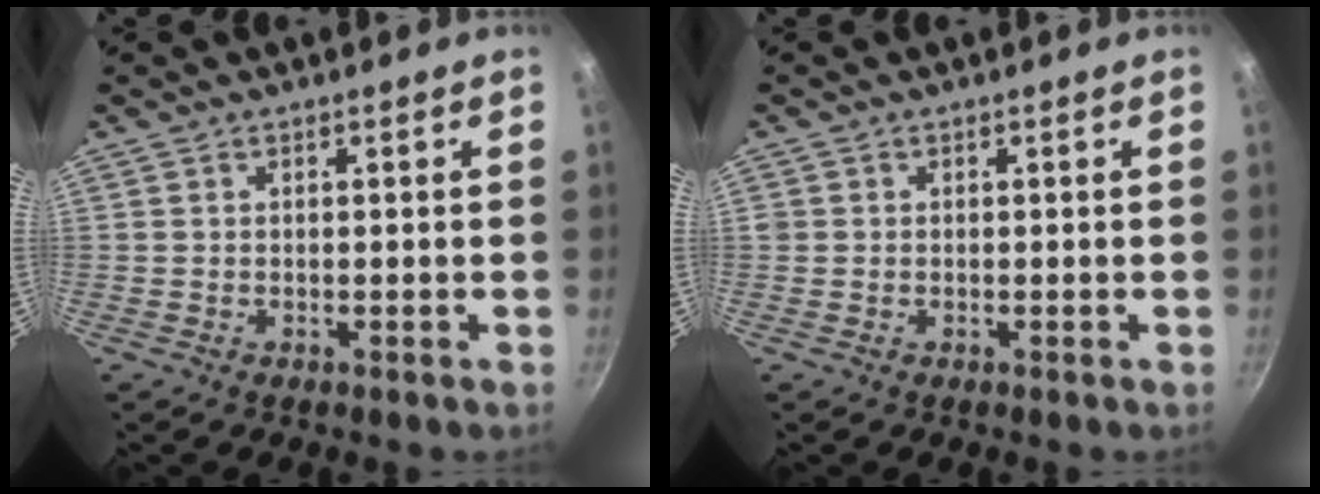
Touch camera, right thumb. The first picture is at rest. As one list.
[{"total": 0.8, "force": [0.1, 0.7, 0.1], "torque": [0.000, 0.002, -0.001]}]